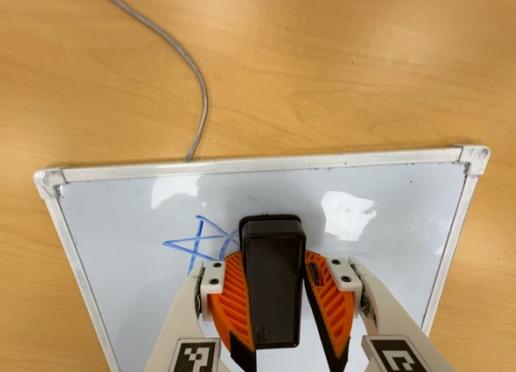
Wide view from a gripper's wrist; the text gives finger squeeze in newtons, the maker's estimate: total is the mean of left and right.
{"total": 14.6, "left": 16.2, "right": 13.0}